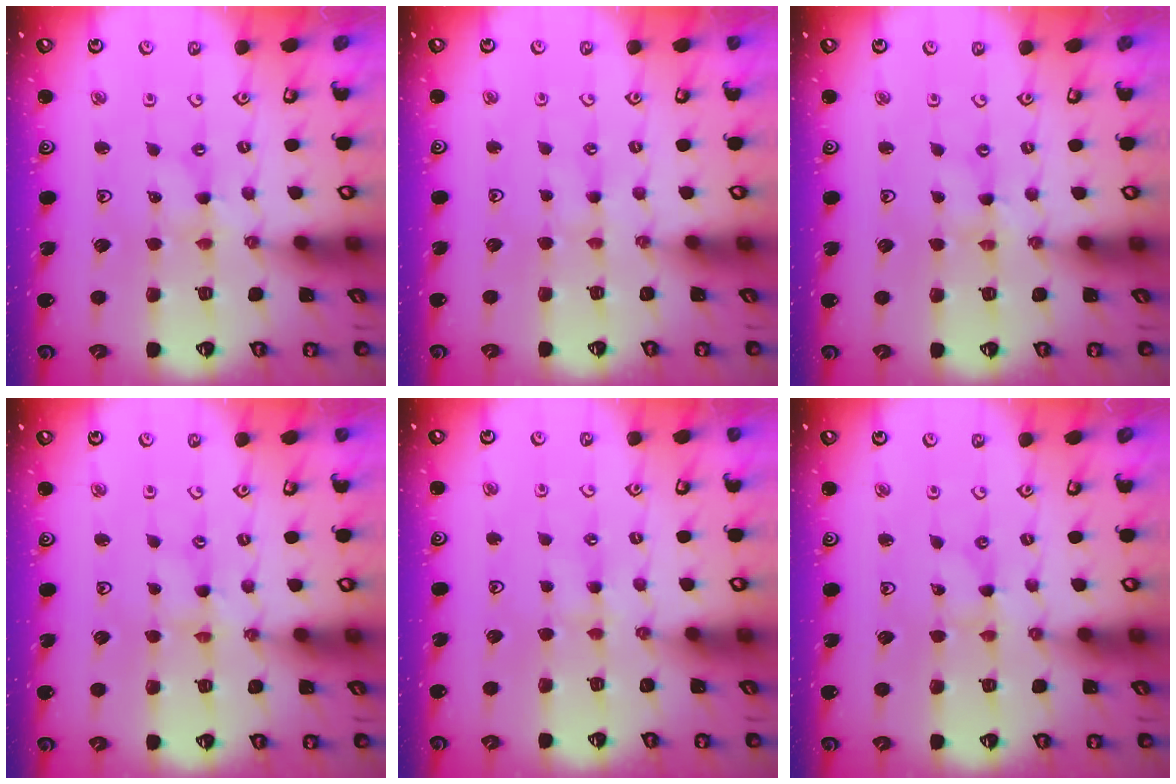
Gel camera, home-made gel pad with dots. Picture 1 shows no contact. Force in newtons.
{"total": 1.0, "press": 1.0, "slide": 0.2}
{"total": 0.0}
{"total": 1.2, "press": 1.2, "slide": 0.2}
{"total": 2.6, "press": 2.6, "slide": 0.5}
{"total": 0.0}